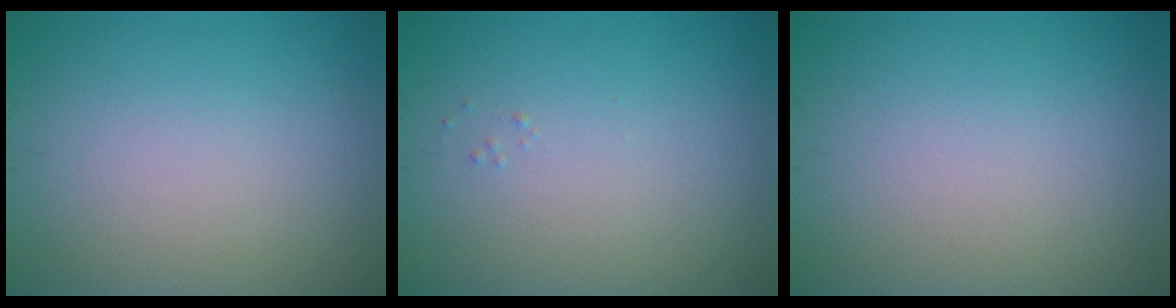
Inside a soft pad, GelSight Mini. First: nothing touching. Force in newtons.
{"total": 0.0}
{"total": 0.0}